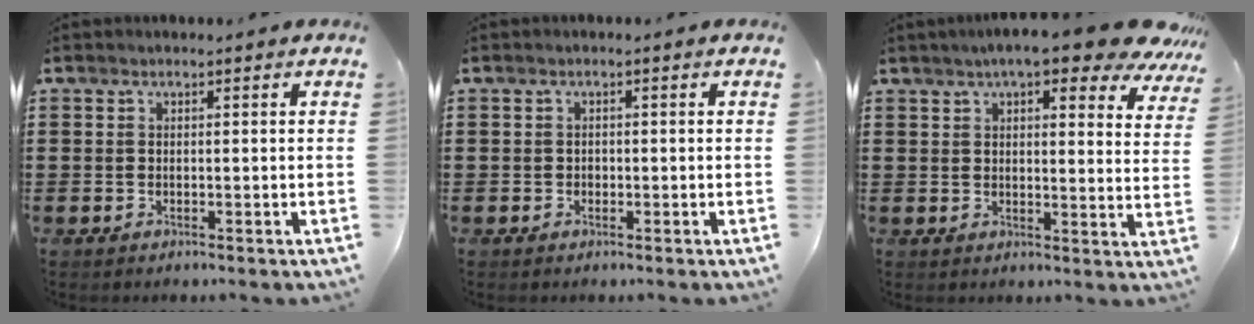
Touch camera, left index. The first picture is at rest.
{"total": 0.6, "force": [-0.1, 0.5, 0.3], "torque": [-0.008, 0.002, -0.003]}
{"total": 8.8, "force": [7.2, 1.4, 4.9], "torque": [-0.084, -0.028, 0.125]}